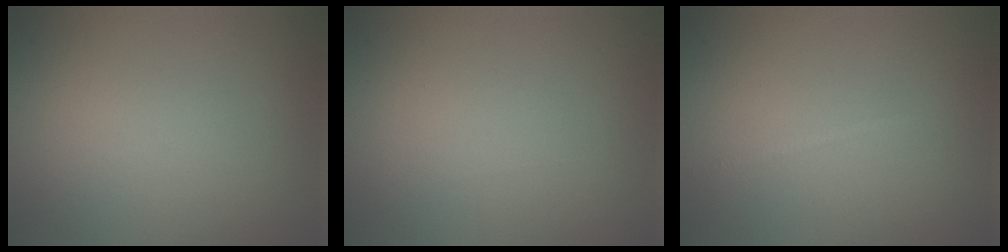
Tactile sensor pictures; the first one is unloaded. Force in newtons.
{"total": 0.0}
{"total": 0.8, "press": 0.8, "slide": 0.0}